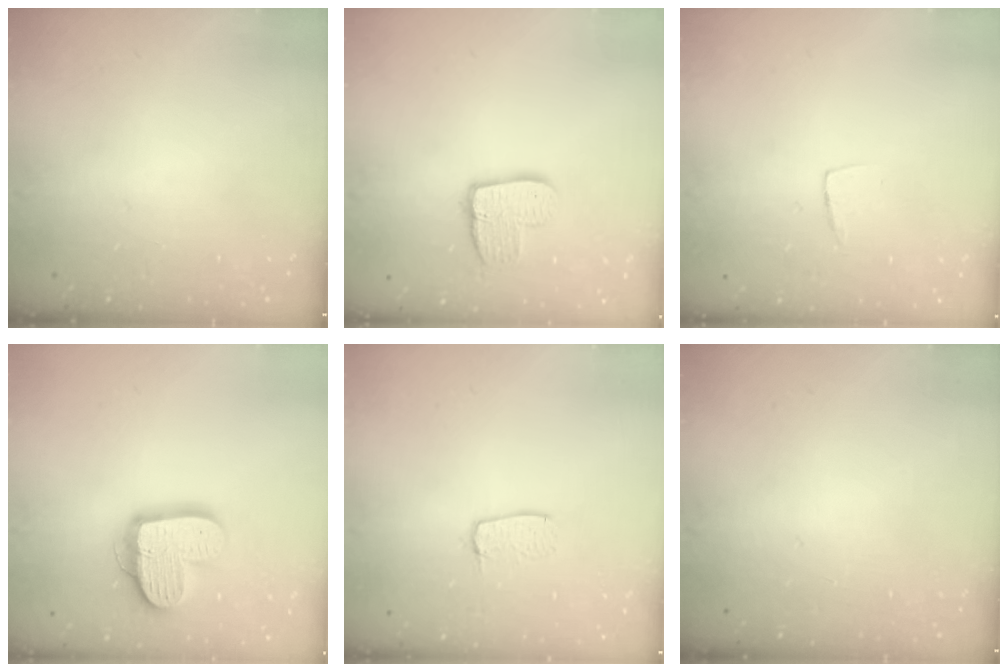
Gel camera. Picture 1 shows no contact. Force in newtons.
{"total": 10.5, "press": 10.5, "slide": 0.8}
{"total": 3.8, "press": 3.7, "slide": 0.3}
{"total": 16.1, "press": 16.1, "slide": 1.3}
{"total": 6.0, "press": 6.0, "slide": 0.5}
{"total": 0.0}